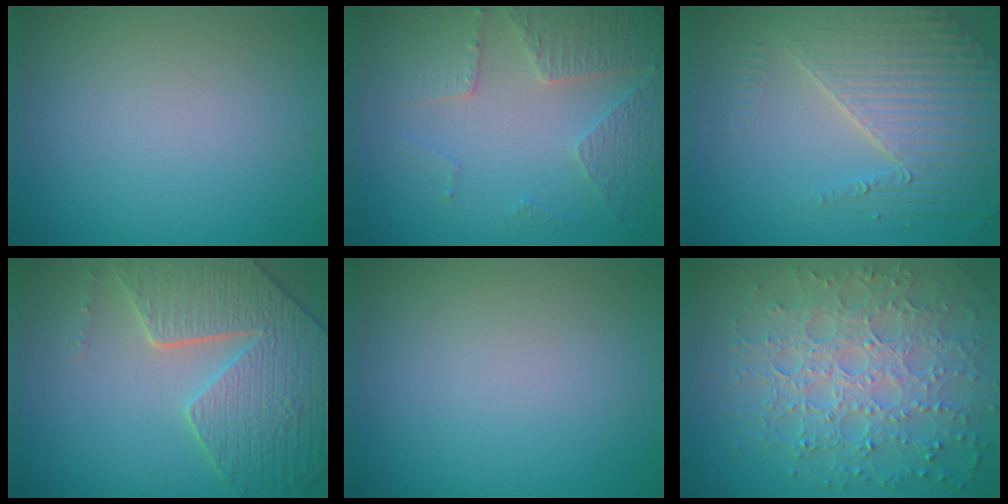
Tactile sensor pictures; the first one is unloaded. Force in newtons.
{"total": 4.5, "press": 3.3, "slide": 3.1}
{"total": 4.8, "press": 4.3, "slide": 2.2}
{"total": 8.7, "press": 6.2, "slide": 6.1}
{"total": 0.0}
{"total": 7.7, "press": 5.6, "slide": 5.2}